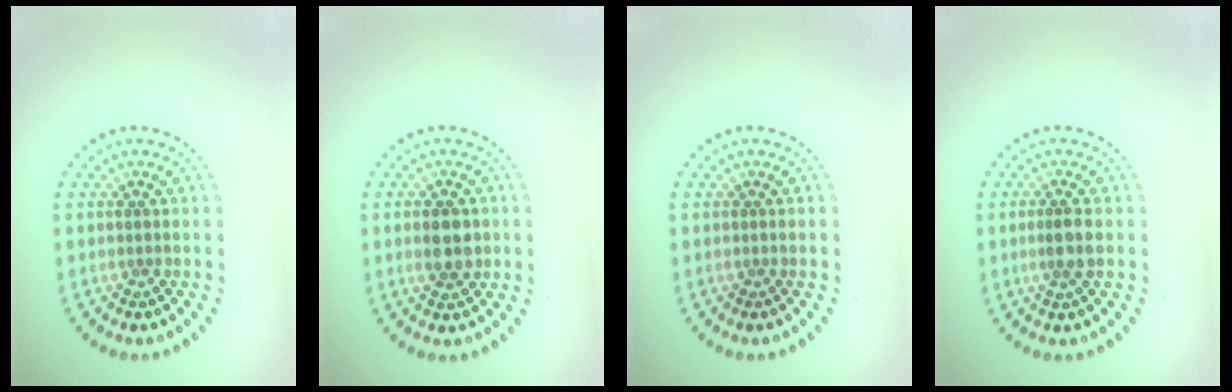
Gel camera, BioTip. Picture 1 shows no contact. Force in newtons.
{"total": 2.9, "press": 2.9, "slide": 0.1}
{"total": 0.0}
{"total": 1.9, "press": 1.6, "slide": 1.0}